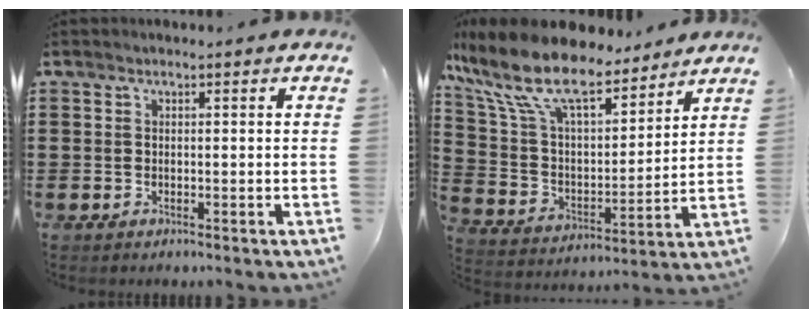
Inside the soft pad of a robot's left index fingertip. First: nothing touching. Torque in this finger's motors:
{"motor_torque": [2.14, 0.00, 0.69, 0.21]}